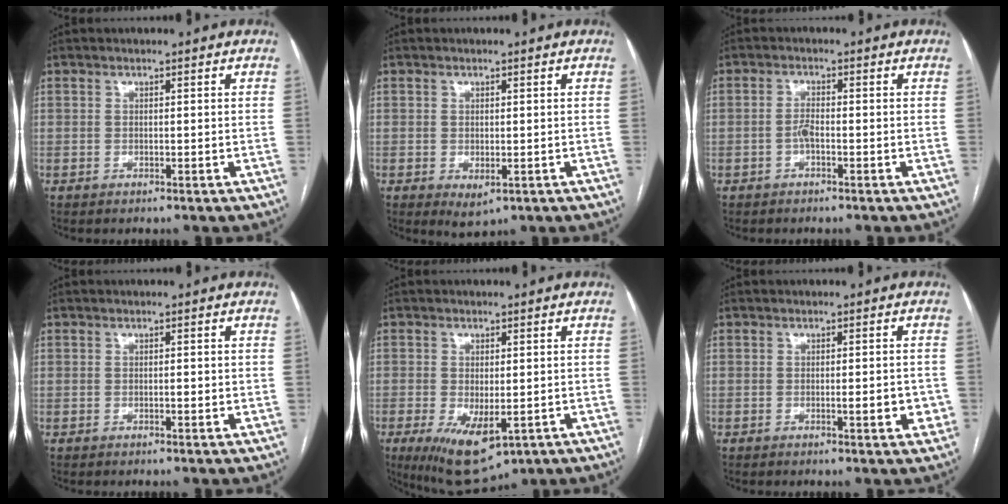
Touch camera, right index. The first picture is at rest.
{"total": 2.8, "force": [-1.0, 1.5, 2.1], "torque": [-0.029, -0.005, -0.003]}
{"total": 1.9, "force": [-0.8, 0.5, 1.7], "torque": [-0.034, 0.002, -0.016]}
{"total": 1.1, "force": [0.0, 0.3, 1.0], "torque": [-0.016, -0.001, -0.001]}
{"total": 10.3, "force": [-4.3, 4.5, 8.2], "torque": [-0.144, -0.025, -0.055]}
{"total": 3.4, "force": [-0.8, 0.8, 3.2], "torque": [-0.044, -0.002, -0.009]}